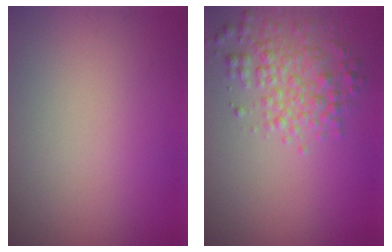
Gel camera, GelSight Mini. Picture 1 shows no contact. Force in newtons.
{"total": 3.7, "press": 3.7, "slide": 0.1}